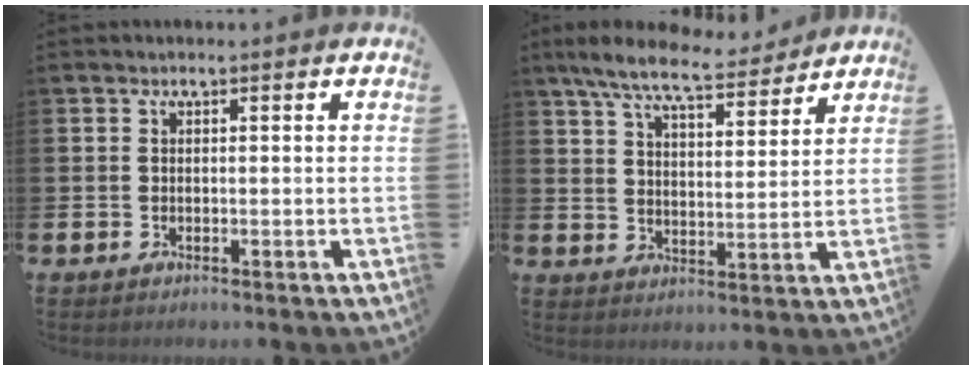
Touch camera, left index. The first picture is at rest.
{"total": 8.6, "force": [7.8, 1.5, 3.4], "torque": [-0.093, -0.038, 0.140]}